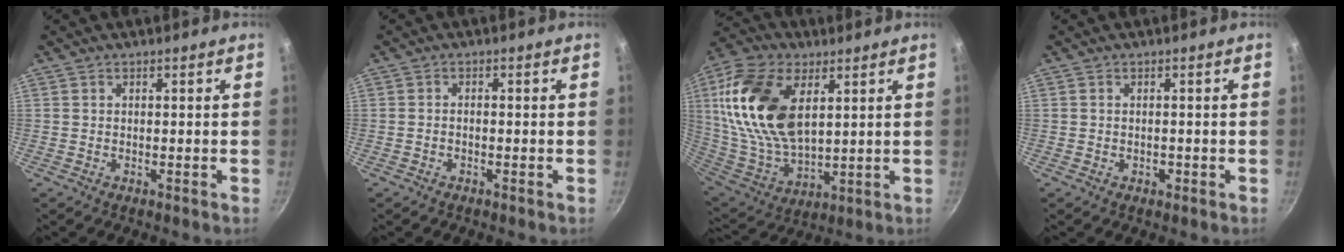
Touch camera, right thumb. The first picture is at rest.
{"total": 0.9, "force": [-0.5, 0.5, 0.6], "torque": [-0.014, 0.009, -0.011]}
{"total": 22.2, "force": [6.5, 12.7, 17.0], "torque": [-0.322, -0.022, 0.129]}
{"total": 1.1, "force": [-0.4, 0.8, 0.7], "torque": [-0.008, 0.002, -0.006]}